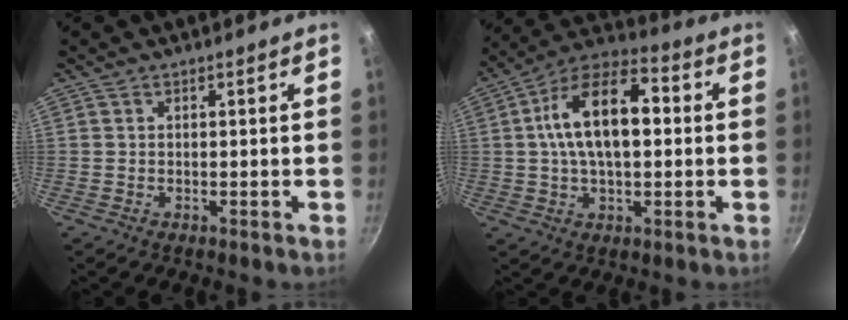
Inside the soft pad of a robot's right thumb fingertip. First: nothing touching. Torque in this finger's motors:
{"motor_torque": [0.93, 3.88, 1.84, 0.02, 0.21]}